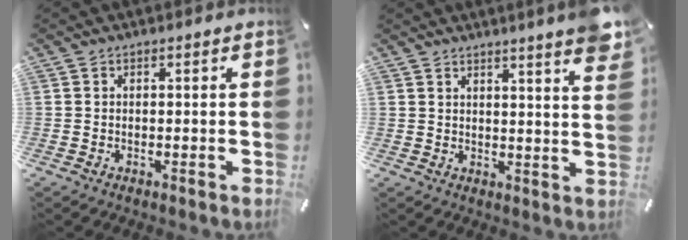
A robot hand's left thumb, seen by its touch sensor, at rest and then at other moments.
{"total": 6.0, "force": [4.8, 0.5, 3.5], "torque": [-0.051, -0.030, 0.079]}